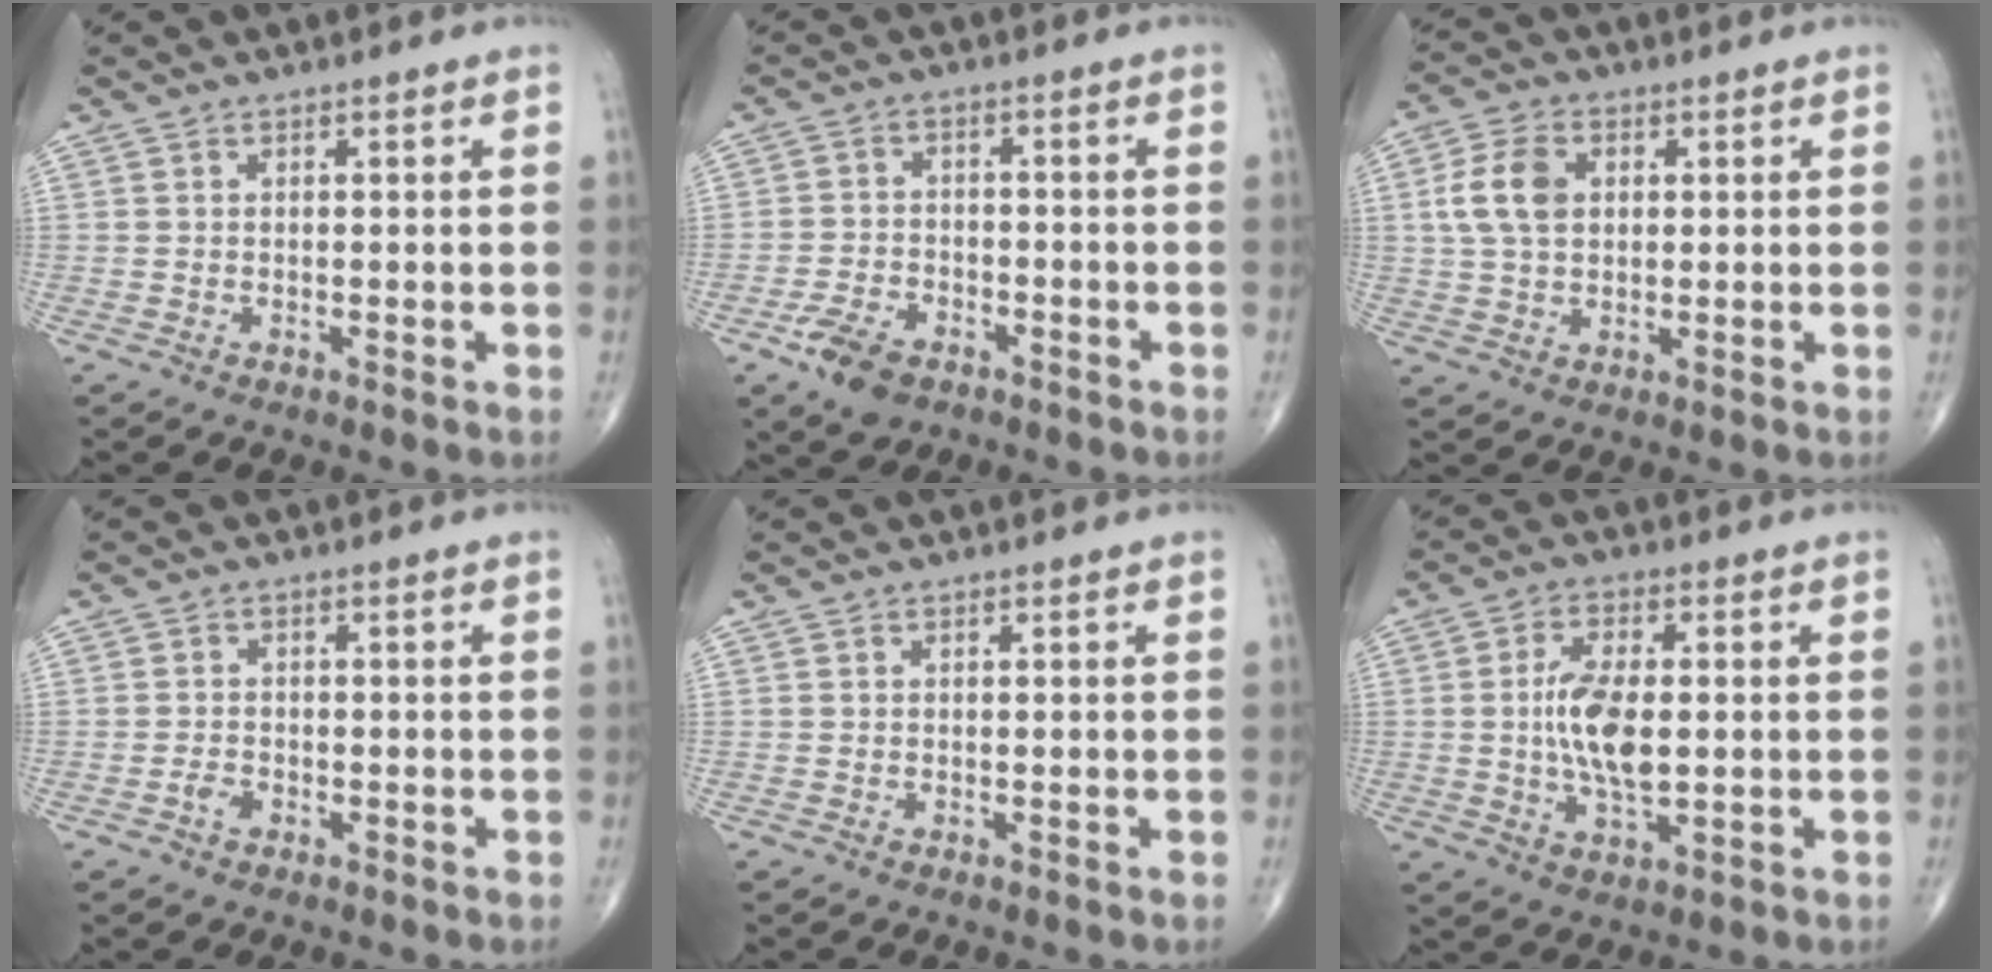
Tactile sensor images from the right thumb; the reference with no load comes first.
{"total": 6.9, "force": [-4.0, 4.0, 3.8], "torque": [-0.067, 0.016, -0.072]}
{"total": 8.1, "force": [1.6, 5.5, 5.6], "torque": [-0.106, 0.005, 0.029]}
{"total": 1.7, "force": [-0.9, 1.1, 0.9], "torque": [-0.016, 0.007, -0.019]}
{"total": 0.0}
{"total": 9.7, "force": [0.1, 4.4, 8.7], "torque": [-0.167, -0.005, 0.001]}